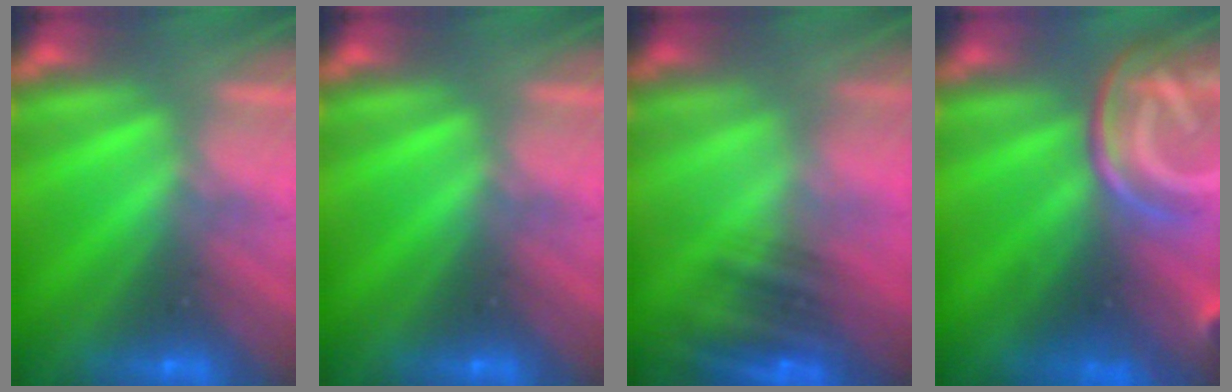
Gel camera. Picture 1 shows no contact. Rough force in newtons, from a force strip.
{"total": 0.0}
{"total": 4.8}
{"total": 7.7}